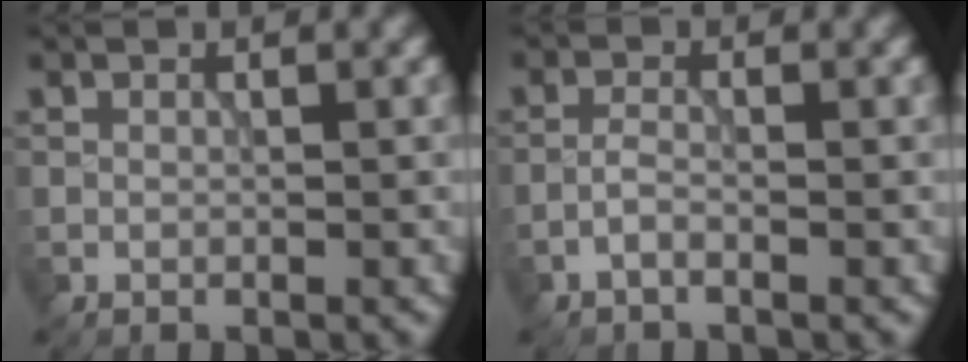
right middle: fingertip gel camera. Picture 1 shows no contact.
{"total": 1.1, "force": [-0.7, 0.3, 0.8], "torque": [-0.018, 0.007, -0.020]}